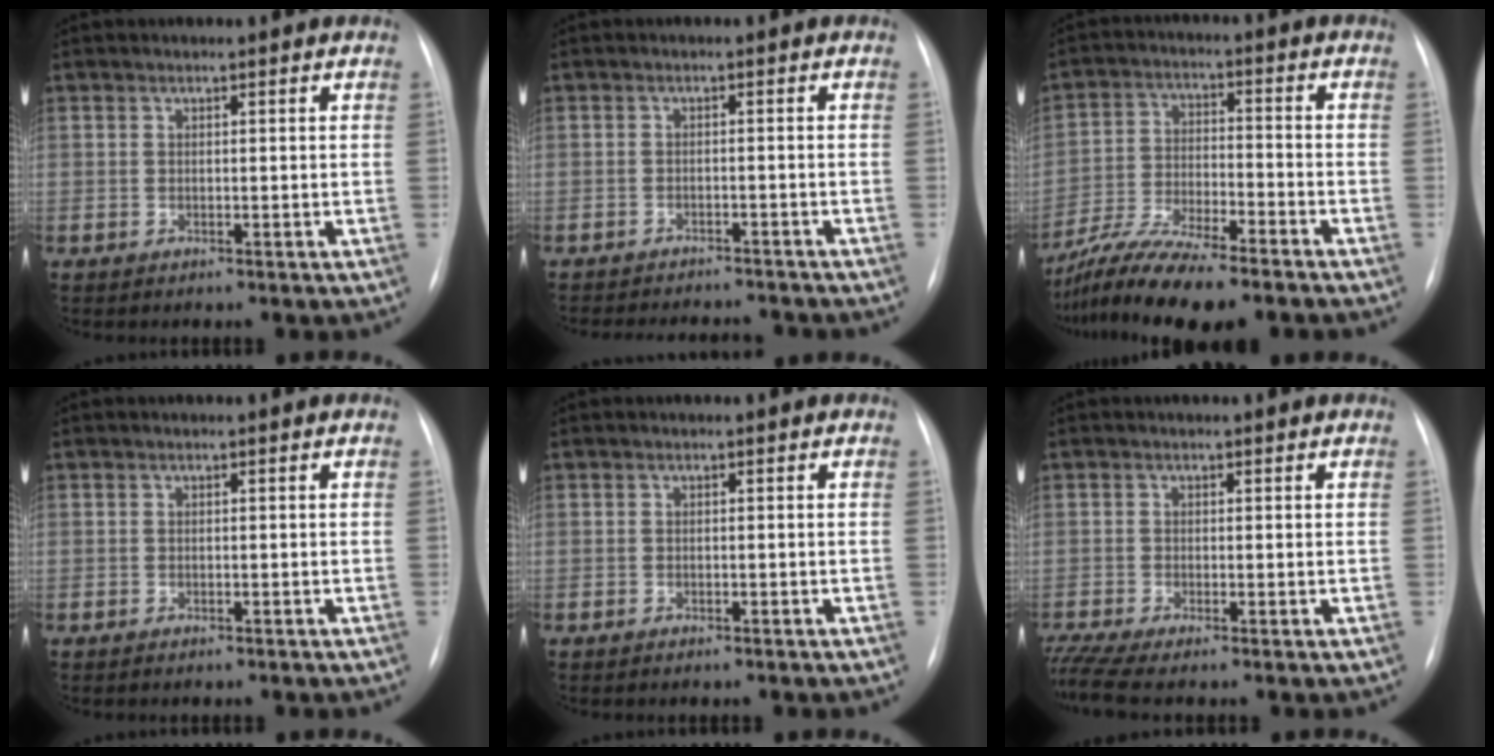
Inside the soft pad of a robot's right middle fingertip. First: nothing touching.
{"total": 10.0, "force": [-9.4, 2.1, 2.7], "torque": [-0.041, 0.005, -0.115]}
{"total": 12.8, "force": [-10.6, 1.3, 7.1], "torque": [-0.132, -0.014, -0.185]}
{"total": 0.8, "force": [-0.7, 0.2, 0.4], "torque": [-0.012, -0.002, -0.009]}
{"total": 1.0, "force": [-0.8, 0.3, 0.5], "torque": [-0.013, -0.002, -0.010]}
{"total": 3.7, "force": [-2.9, -0.1, 2.3], "torque": [-0.059, -0.006, -0.059]}